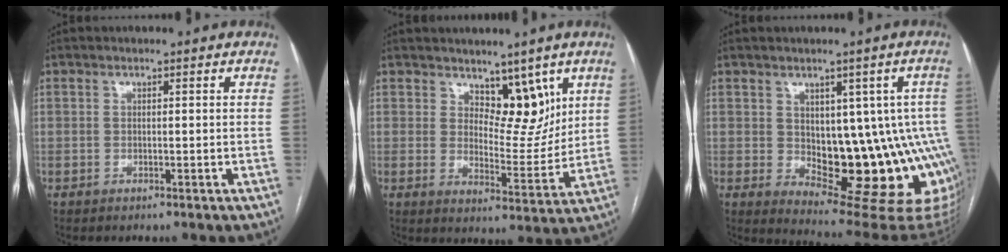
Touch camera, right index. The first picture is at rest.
{"total": 7.5, "force": [4.8, 3.8, 4.4], "torque": [-0.053, -0.007, 0.084]}
{"total": 16.3, "force": [-1.4, 7.6, 14.4], "torque": [-0.119, 0.016, 0.004]}